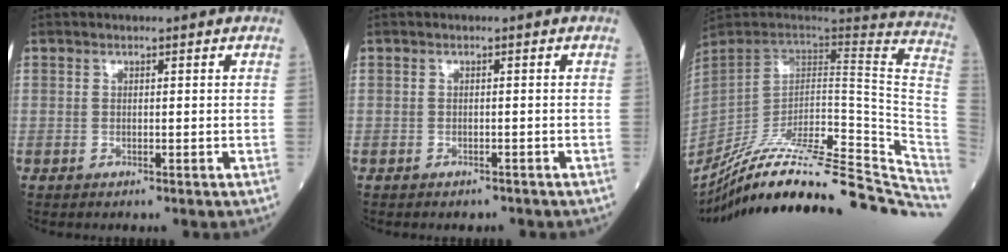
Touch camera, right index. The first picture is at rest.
{"total": 1.9, "force": [-1.7, 0.8, 0.3], "torque": [-0.007, 0.000, -0.022]}
{"total": 36.2, "force": [-31.2, 3.7, 17.9], "torque": [-0.175, -0.031, -0.440]}